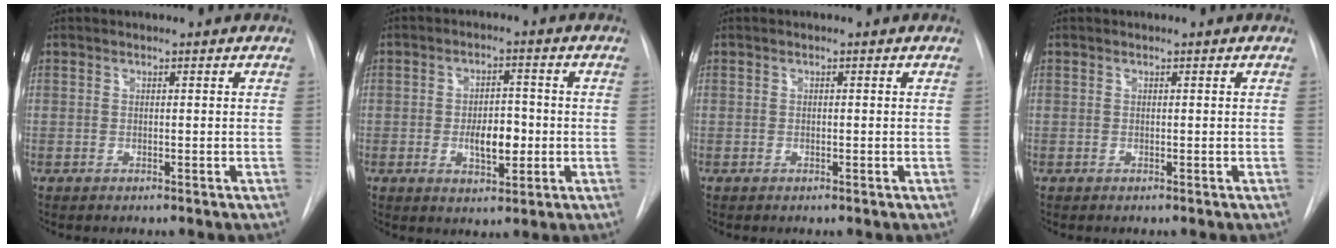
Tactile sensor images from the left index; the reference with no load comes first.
{"total": 6.0, "force": [-1.0, 2.8, 5.2], "torque": [-0.085, 0.003, -0.012]}
{"total": 0.0}
{"total": 0.0}